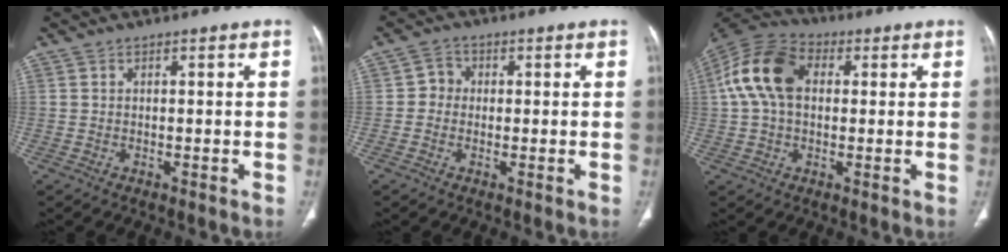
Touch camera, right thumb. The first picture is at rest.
{"total": 1.4, "force": [0.0, 1.3, 0.5], "torque": [-0.001, 0.004, -0.002]}
{"total": 13.3, "force": [2.1, 8.9, 9.6], "torque": [-0.188, 0.032, 0.030]}